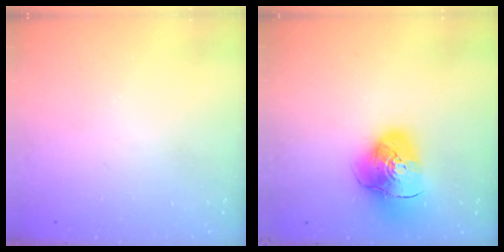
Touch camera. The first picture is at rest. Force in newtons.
{"total": 12.3, "press": 12.2, "slide": 1.9}